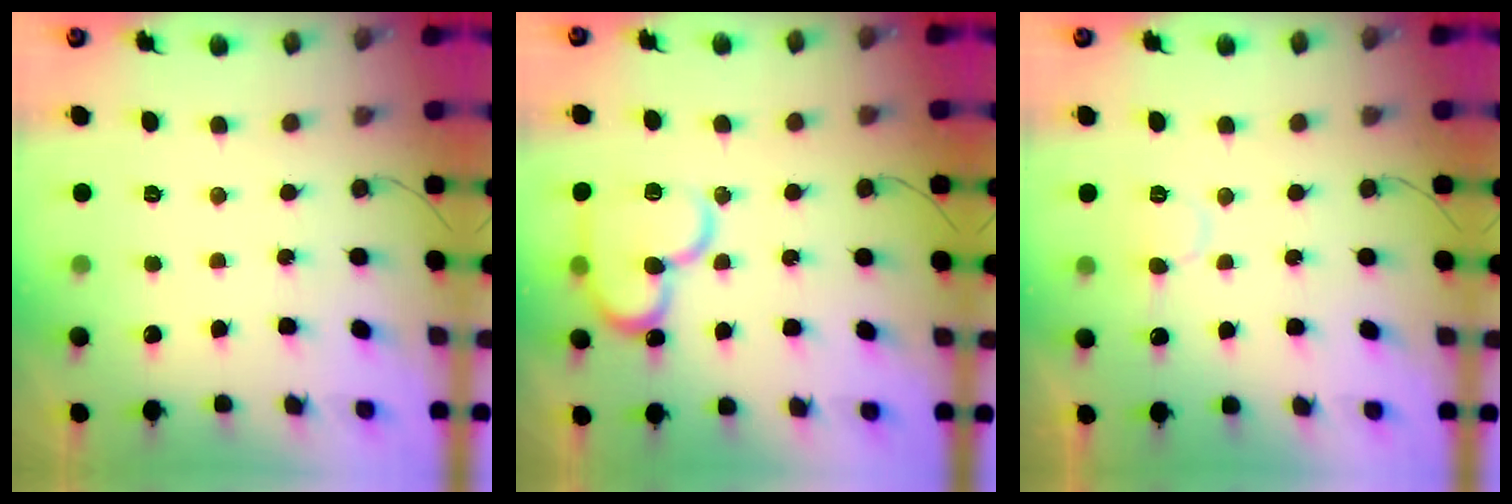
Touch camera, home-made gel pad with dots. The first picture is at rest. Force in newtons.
{"total": 17.4, "press": 17.3, "slide": 1.8}
{"total": 8.6, "press": 8.6, "slide": 0.5}